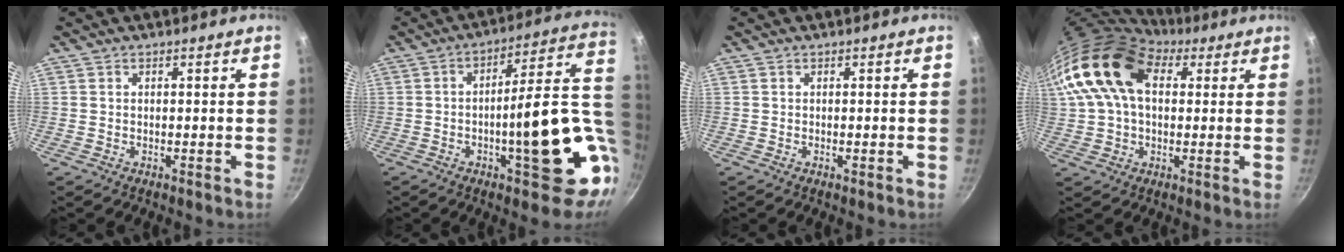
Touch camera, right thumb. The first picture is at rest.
{"total": 22.1, "force": [-3.6, 7.5, 20.5], "torque": [-0.245, 0.030, -0.047]}
{"total": 0.6, "force": [-0.2, 0.2, 0.6], "torque": [-0.009, 0.001, -0.003]}
{"total": 18.5, "force": [5.3, 12.4, 12.7], "torque": [-0.236, 0.023, 0.080]}